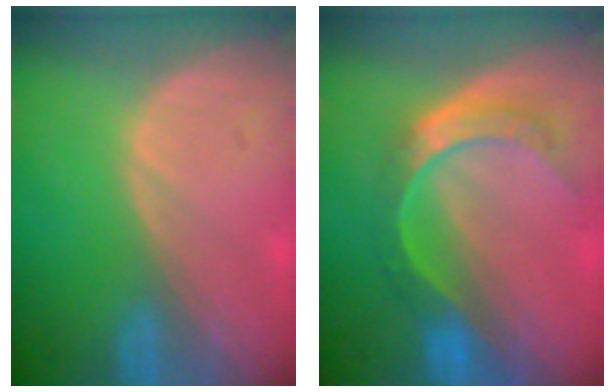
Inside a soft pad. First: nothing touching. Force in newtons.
{"total": 8.5, "press": 7.2, "slide": 4.6}